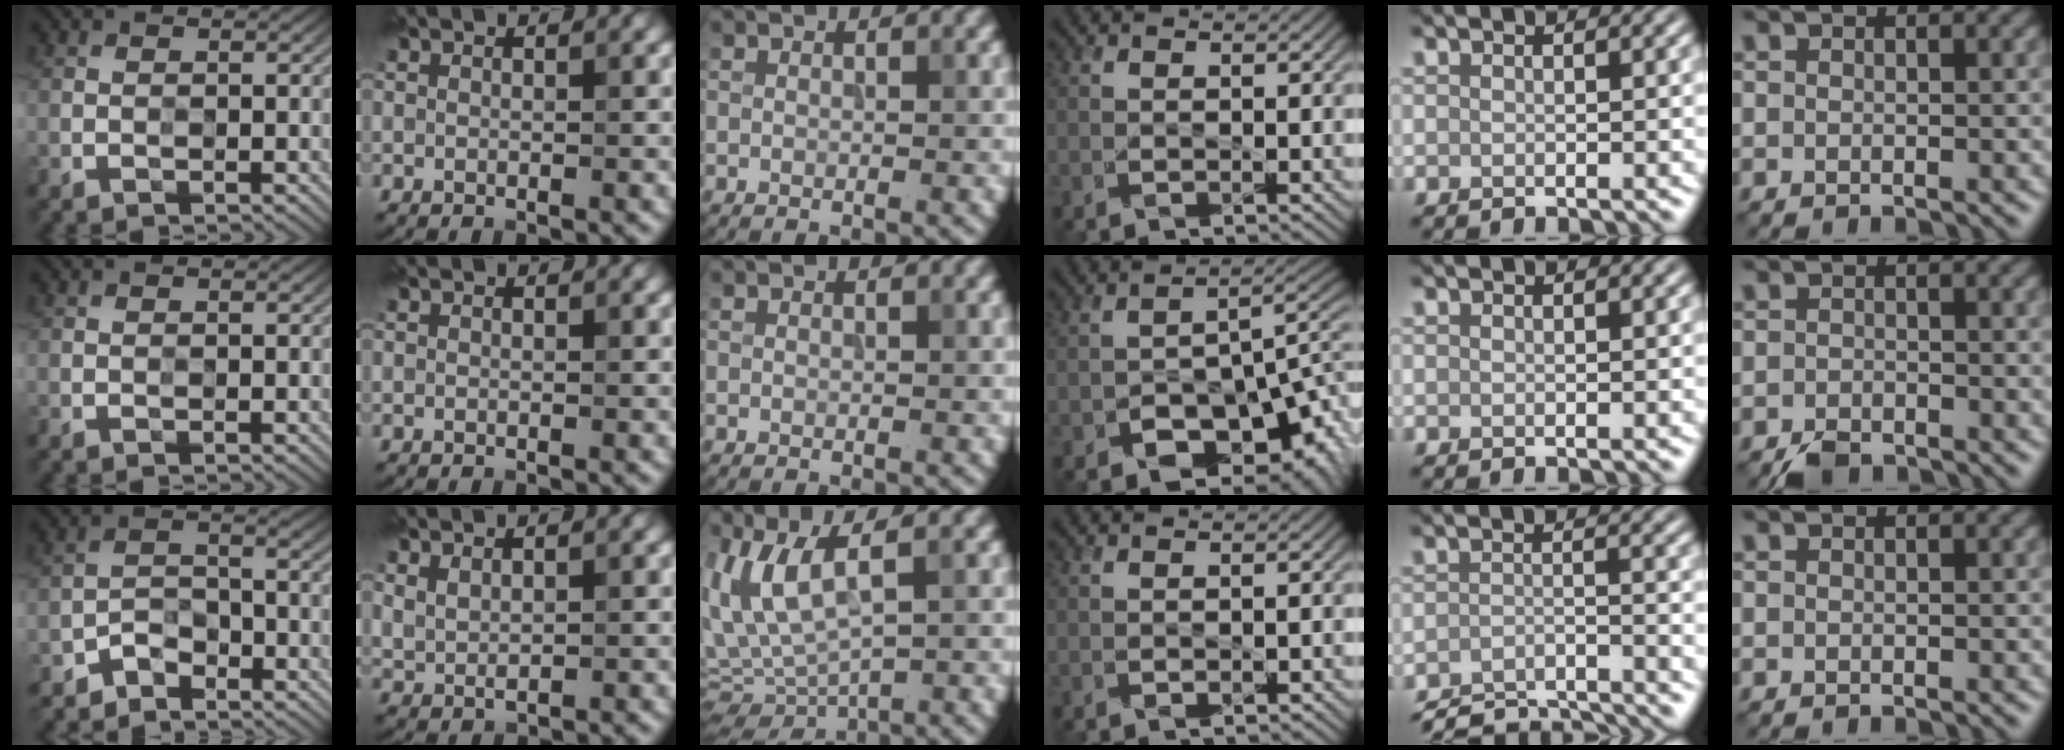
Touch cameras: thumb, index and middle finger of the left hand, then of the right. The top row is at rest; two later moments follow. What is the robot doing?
{"motion": "wipe", "object": "mirror"}